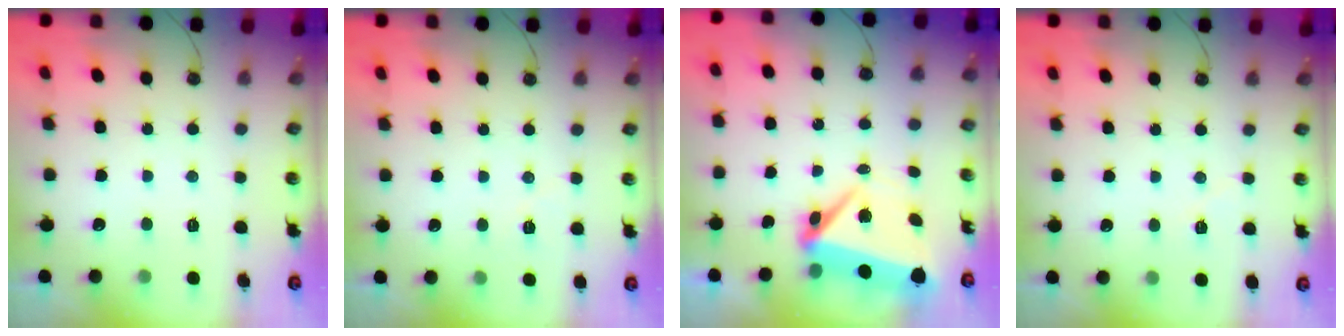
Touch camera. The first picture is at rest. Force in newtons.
{"total": 3.6, "press": 3.5, "slide": 0.9}
{"total": 7.8, "press": 7.7, "slide": 0.7}
{"total": 3.2, "press": 3.0, "slide": 1.0}